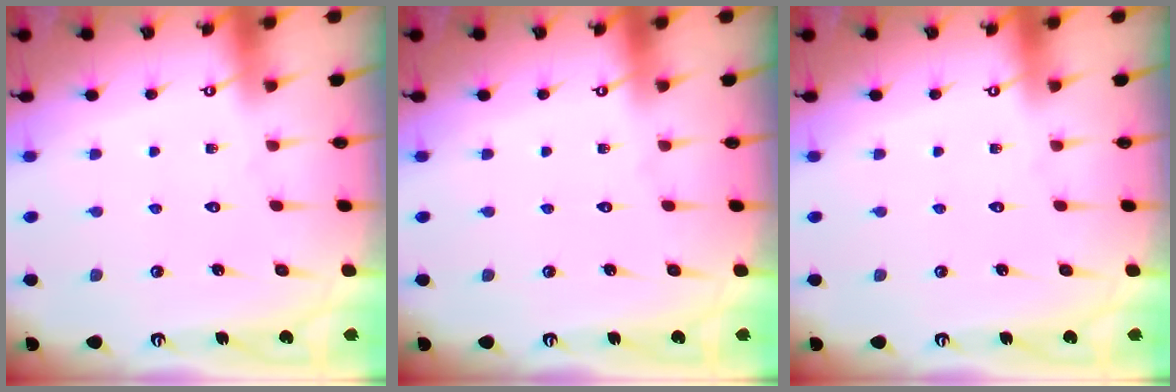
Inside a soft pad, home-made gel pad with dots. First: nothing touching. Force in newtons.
{"total": 0.0}
{"total": 0.0}